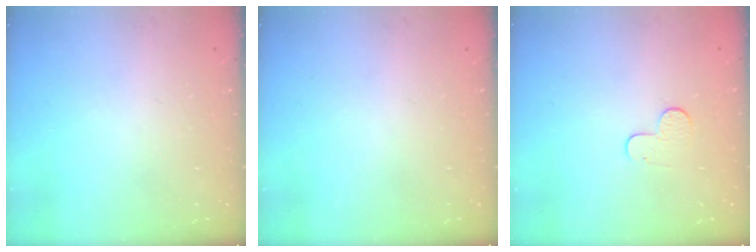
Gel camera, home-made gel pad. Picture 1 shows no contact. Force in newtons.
{"total": 0.0}
{"total": 5.9, "press": 5.9, "slide": 0.4}